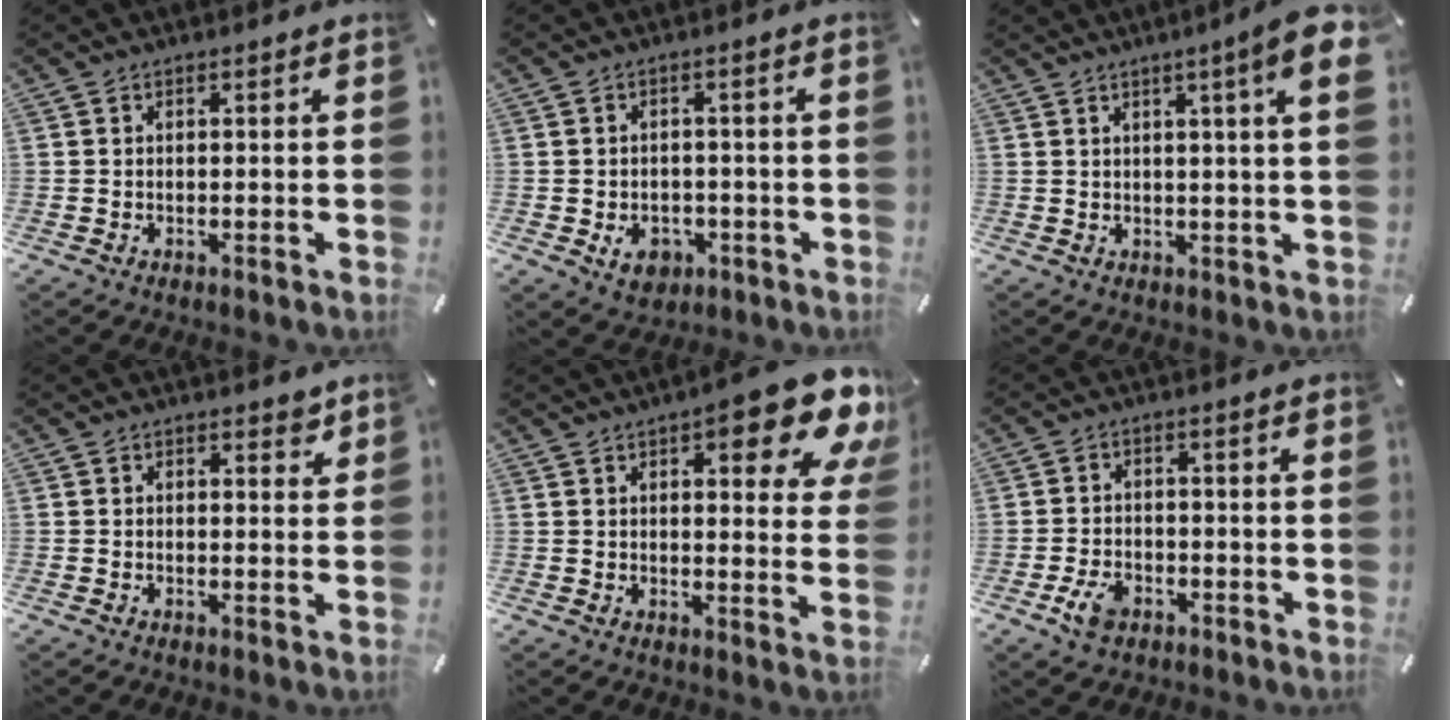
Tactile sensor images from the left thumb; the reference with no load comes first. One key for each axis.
{"total": 5.6, "fx": -2.1, "fy": 4.4, "fz": 2.7, "tx": -0.041, "ty": 0.003, "tz": -0.038}
{"total": 8.8, "fx": 3.8, "fy": 0.2, "fz": 7.9, "tx": -0.118, "ty": -0.015, "tz": 0.056}
{"total": 1.9, "fx": 1.4, "fy": 1.2, "fz": 0.7, "tx": 0.008, "ty": -0.007, "tz": 0.020}
{"total": 15.6, "fx": 9.0, "fy": 5.3, "fz": 11.5, "tx": -0.144, "ty": -0.055, "tz": 0.142}
{"total": 4.8, "fx": -2.5, "fy": 3.1, "fz": 2.6, "tx": -0.067, "ty": 0.006, "tz": -0.051}